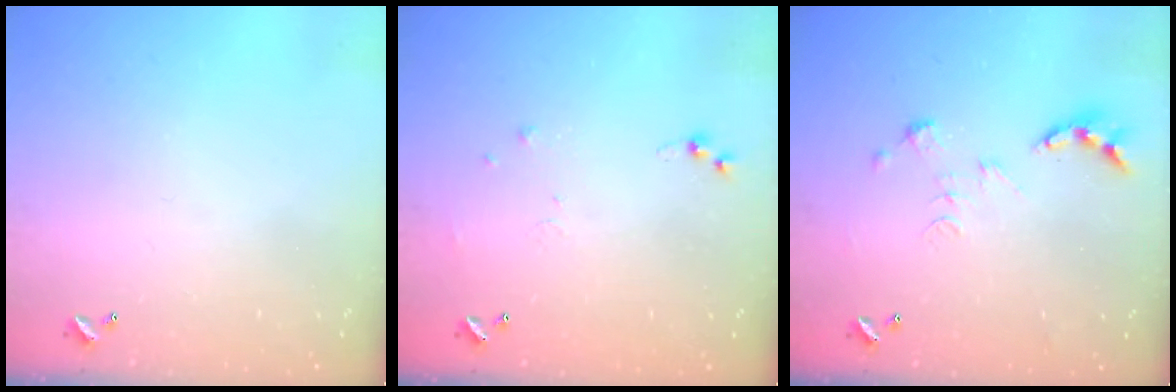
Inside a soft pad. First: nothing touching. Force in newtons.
{"total": 5.1, "press": 5.1, "slide": 0.6}
{"total": 0.0}